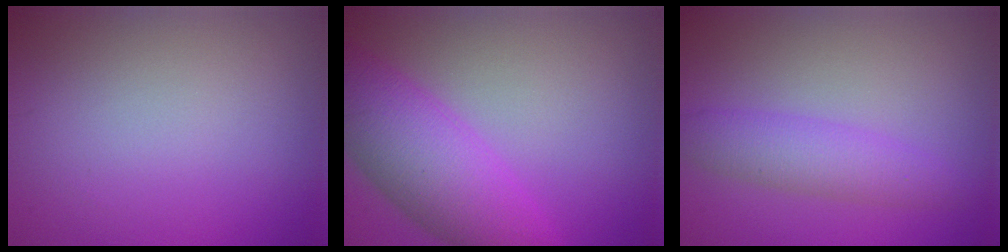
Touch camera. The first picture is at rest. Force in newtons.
{"total": 7.9, "press": 7.9, "slide": 0.2}
{"total": 3.6, "press": 3.6, "slide": 0.1}